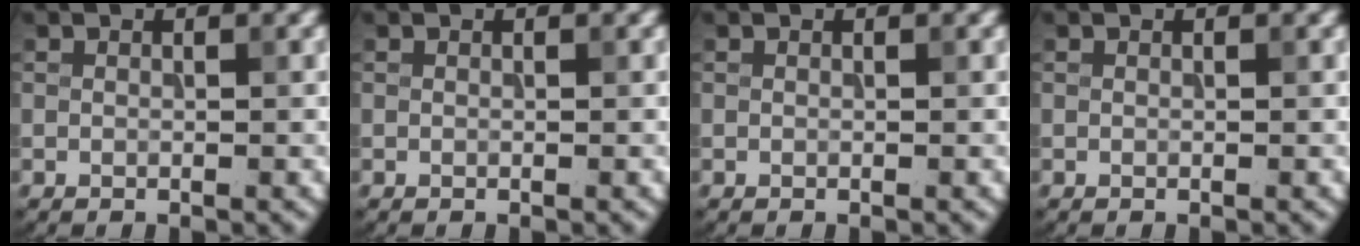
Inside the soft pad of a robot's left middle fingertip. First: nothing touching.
{"total": 0.0}
{"total": 0.0}
{"total": 0.0}